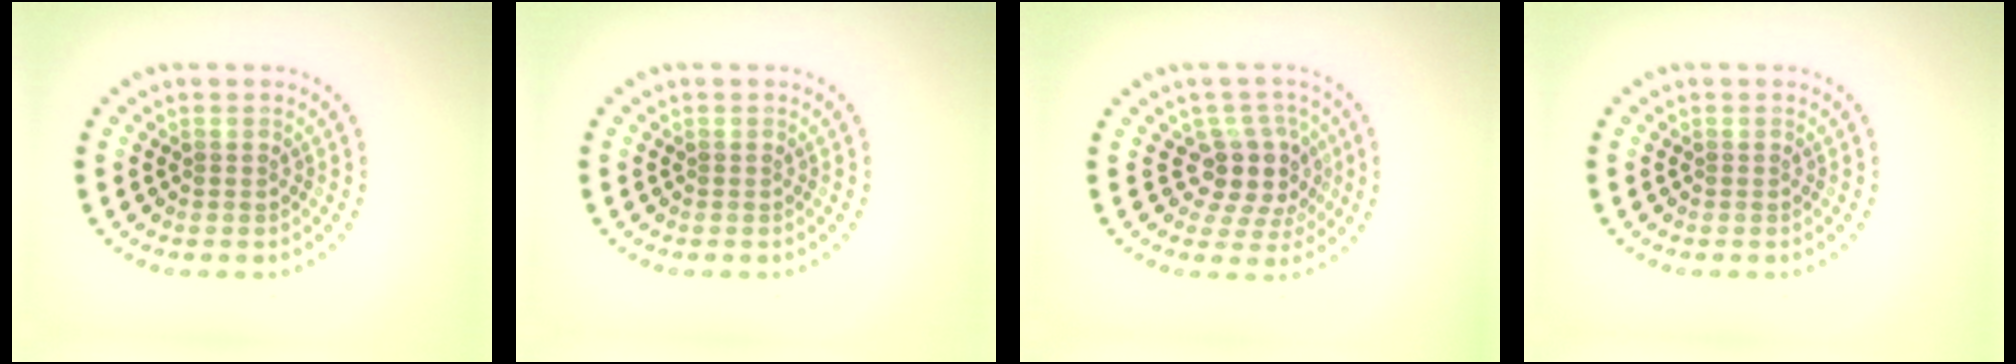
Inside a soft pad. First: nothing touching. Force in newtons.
{"total": 0.0}
{"total": 4.0, "press": 3.1, "slide": 2.5}
{"total": 0.0}